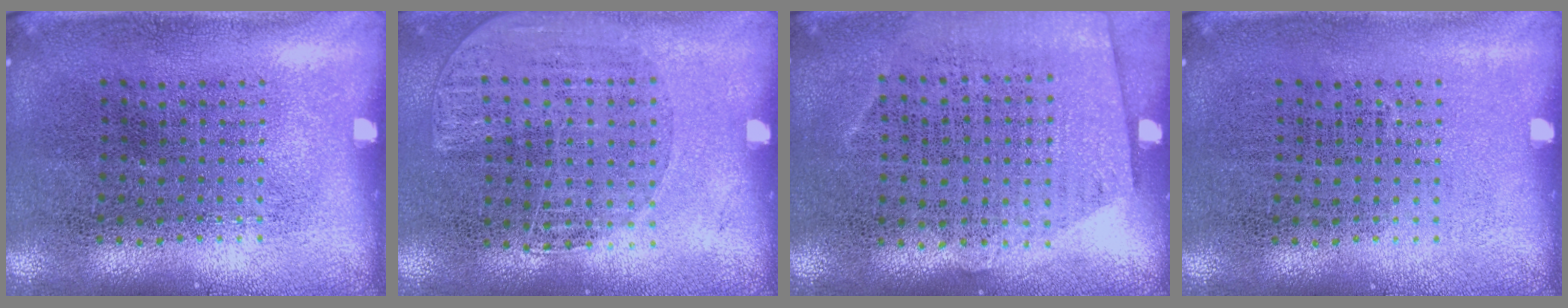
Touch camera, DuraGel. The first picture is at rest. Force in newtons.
{"total": 1.2, "press": 1.1, "slide": 0.5}
{"total": 0.6, "press": 0.2, "slide": 0.6}
{"total": 0.0}